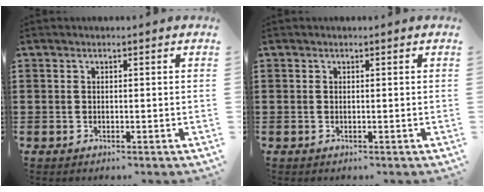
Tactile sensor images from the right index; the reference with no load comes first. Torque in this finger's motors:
{"motor_torque": [0.00, 0.00, 0.00, 0.00]}